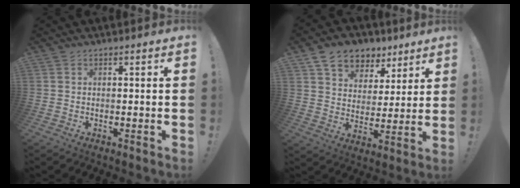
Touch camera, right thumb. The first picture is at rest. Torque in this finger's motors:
{"motor_torque": [0.44, 2.54, 0.74, 0.35, 0.01]}